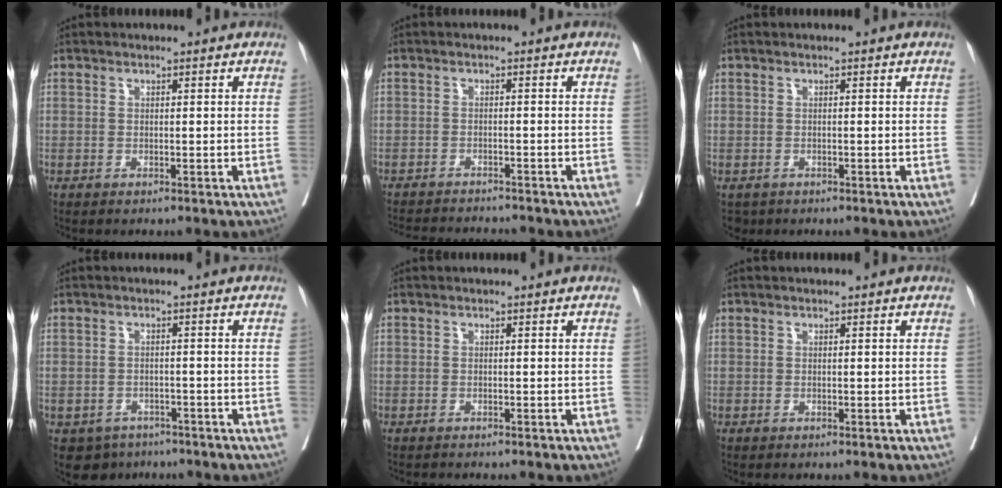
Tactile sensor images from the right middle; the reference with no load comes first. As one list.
[{"total": 9.9, "force": [-9.4, 0.8, 2.8], "torque": [-0.041, -0.005, -0.132]}, {"total": 1.9, "force": [-1.4, 1.3, 0.3], "torque": [-0.009, -0.001, -0.020]}, {"total": 4.8, "force": [-3.5, 3.3, 0.6], "torque": [-0.005, 0.004, -0.050]}, {"total": 0.9, "force": [-0.9, 0.0, 0.2], "torque": [-0.002, -0.001, -0.016]}, {"total": 0.0}]